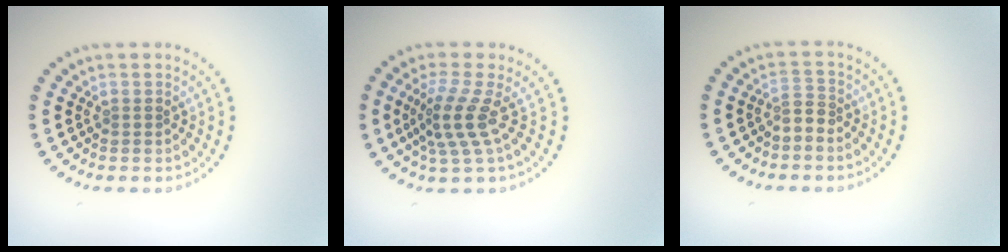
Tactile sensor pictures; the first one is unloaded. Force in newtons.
{"total": 3.6, "press": 2.7, "slide": 2.4}
{"total": 1.6, "press": 1.2, "slide": 1.1}